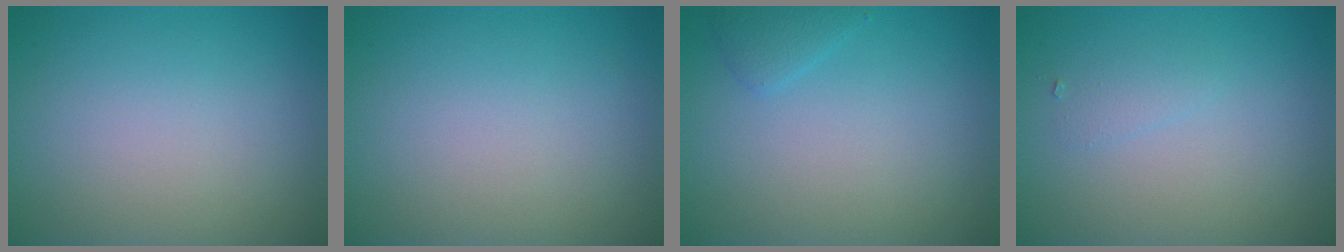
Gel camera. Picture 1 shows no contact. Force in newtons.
{"total": 0.0}
{"total": 1.1, "press": 1.1, "slide": 0.1}
{"total": 0.8, "press": 0.8, "slide": 0.0}